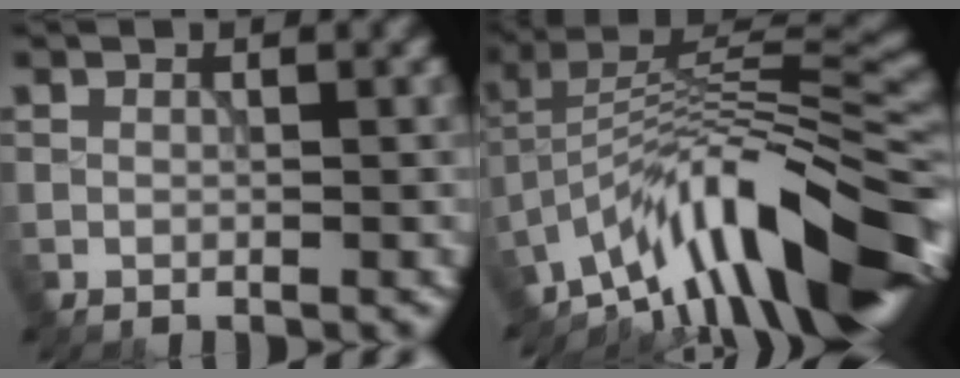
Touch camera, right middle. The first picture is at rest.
{"total": 13.1, "force": [-7.3, 3.9, 10.1], "torque": [-0.162, 0.040, -0.123]}